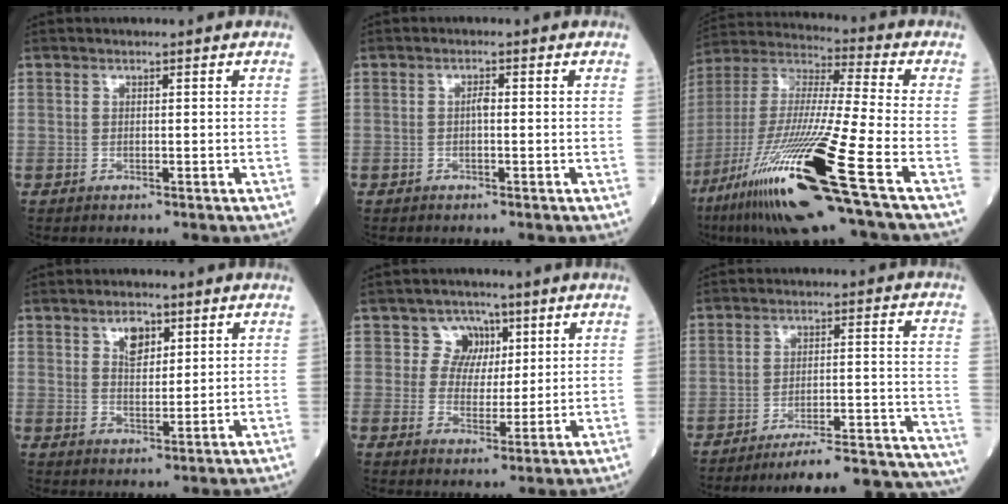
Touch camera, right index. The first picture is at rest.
{"total": 0.9, "force": [-0.1, 0.2, 0.9], "torque": [-0.017, 0.002, -0.001]}
{"total": 24.0, "force": [-11.8, 0.0, 20.9], "torque": [-0.421, -0.058, -0.218]}
{"total": 4.1, "force": [2.3, 2.1, 2.7], "torque": [-0.048, 0.002, 0.044]}
{"total": 5.2, "force": [2.3, 4.6, 0.7], "torque": [-0.001, 0.012, 0.040]}
{"total": 23.1, "force": [-22.4, -0.9, 5.7], "torque": [-0.026, -0.002, -0.291]}